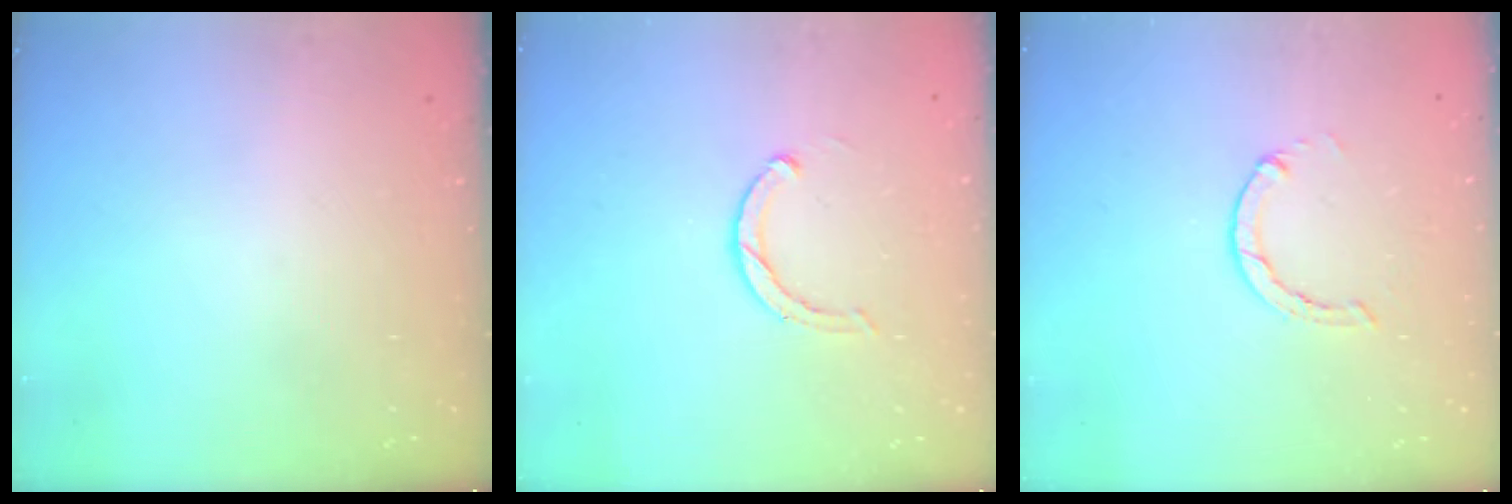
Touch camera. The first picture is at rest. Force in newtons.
{"total": 3.6, "press": 3.6, "slide": 0.6}
{"total": 1.3, "press": 1.3, "slide": 0.3}